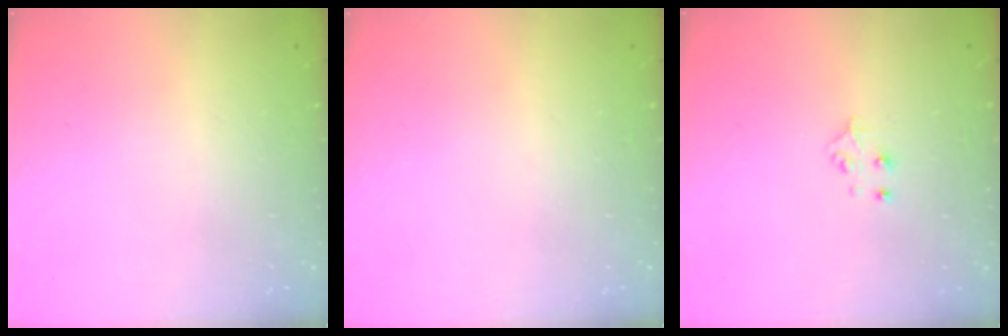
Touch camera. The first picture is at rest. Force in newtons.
{"total": 0.0}
{"total": 4.4, "press": 4.4, "slide": 0.4}